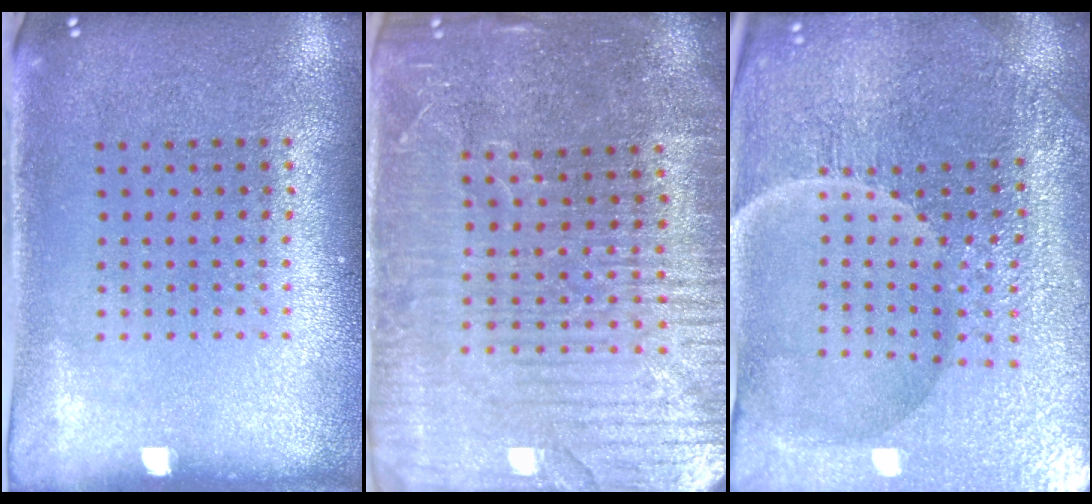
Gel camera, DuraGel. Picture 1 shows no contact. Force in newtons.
{"total": 4.9, "press": 4.5, "slide": 1.9}
{"total": 5.2, "press": 5.0, "slide": 1.5}